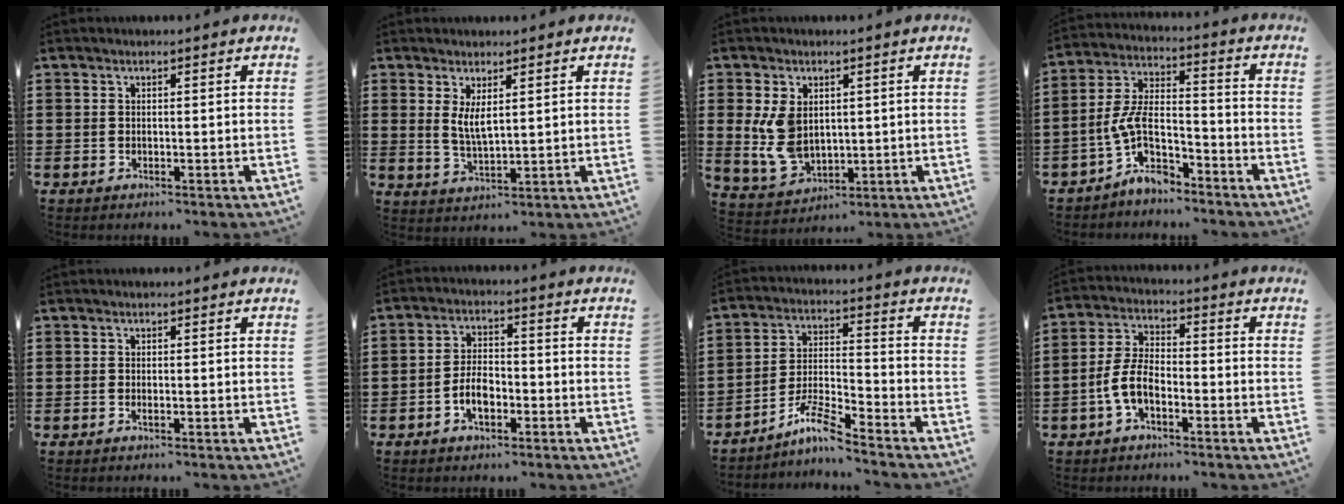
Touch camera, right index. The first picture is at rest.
{"total": 3.7, "force": [1.5, 1.2, 3.1], "torque": [-0.065, 0.002, 0.027]}
{"total": 6.9, "force": [1.3, 4.8, 4.7], "torque": [-0.127, 0.003, 0.021]}
{"total": 7.9, "force": [-5.0, 3.5, 5.1], "torque": [-0.122, -0.006, -0.102]}
{"total": 0.6, "force": [-0.4, -0.1, 0.5], "torque": [-0.009, -0.005, -0.007]}
{"total": 4.8, "force": [-2.0, 2.5, 3.6], "torque": [-0.076, 0.001, -0.039]}
{"total": 7.3, "force": [-6.1, 0.5, 4.1], "torque": [-0.094, -0.006, -0.119]}
{"total": 6.3, "force": [-2.5, 3.1, 4.9], "torque": [-0.118, 0.002, -0.055]}